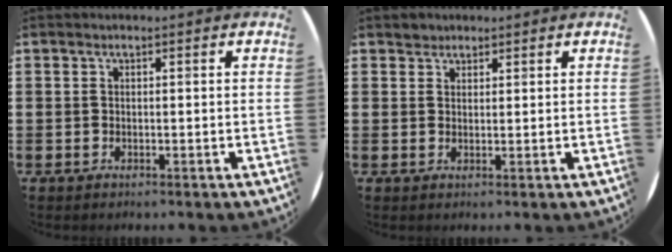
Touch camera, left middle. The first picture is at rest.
{"total": 1.5, "force": [1.4, 0.7, -0.1], "torque": [0.000, 0.002, 0.028]}